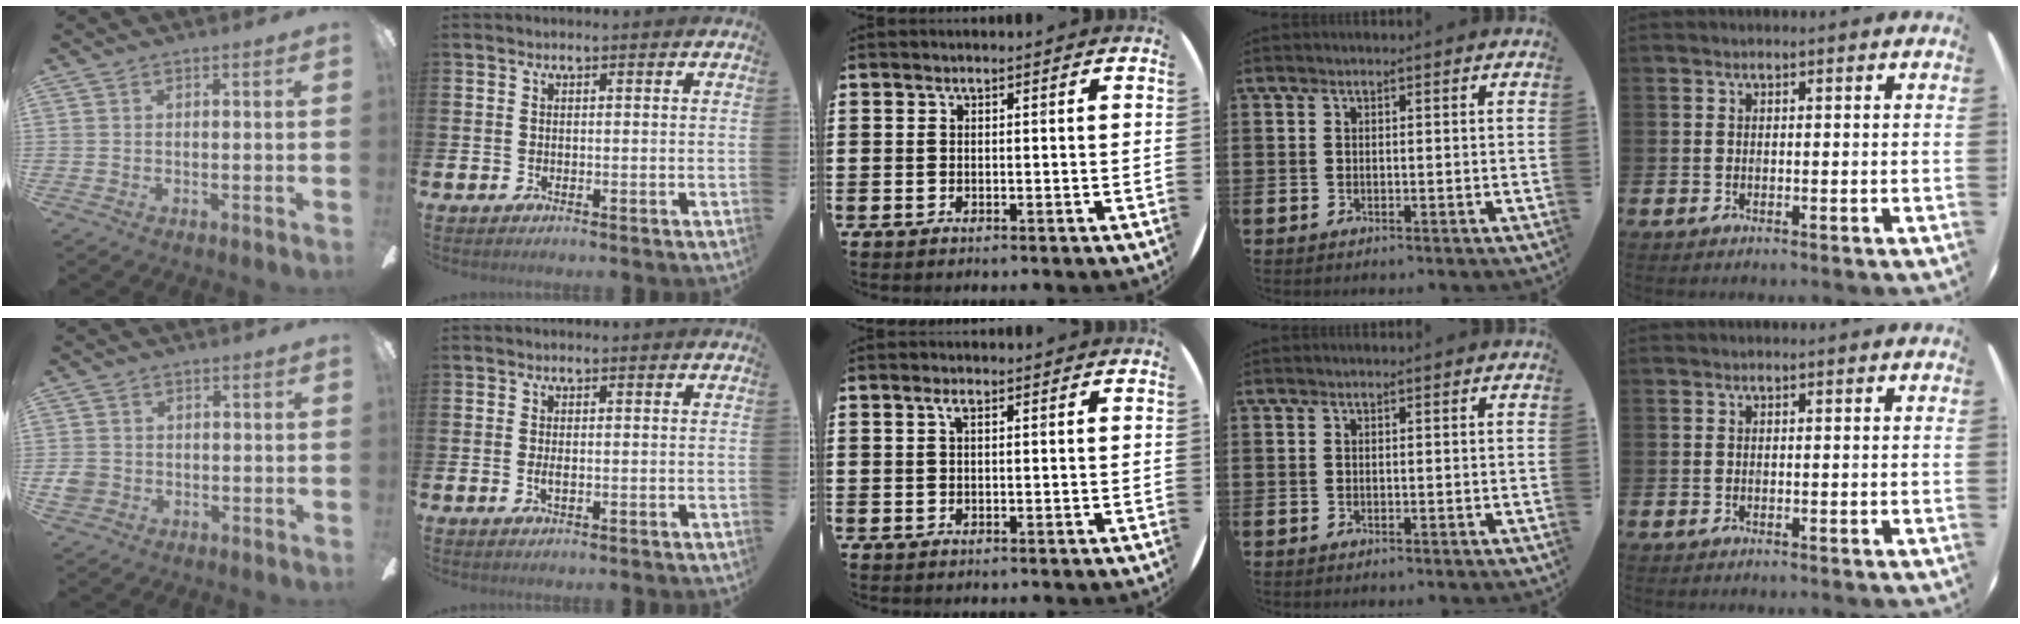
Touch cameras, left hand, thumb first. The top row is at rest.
{"thumb": {"total": 3.7, "force": [-0.5, 3.5, 1.2], "torque": [-0.006, 0.004, -0.011]}, "index": {"total": 1.1, "force": [-0.1, 0.4, 1.0], "torque": [-0.020, 0.002, -0.003]}, "middle": {"total": 1.2, "force": [0.5, 0.4, 1.1], "torque": [-0.022, 0.005, 0.008]}}